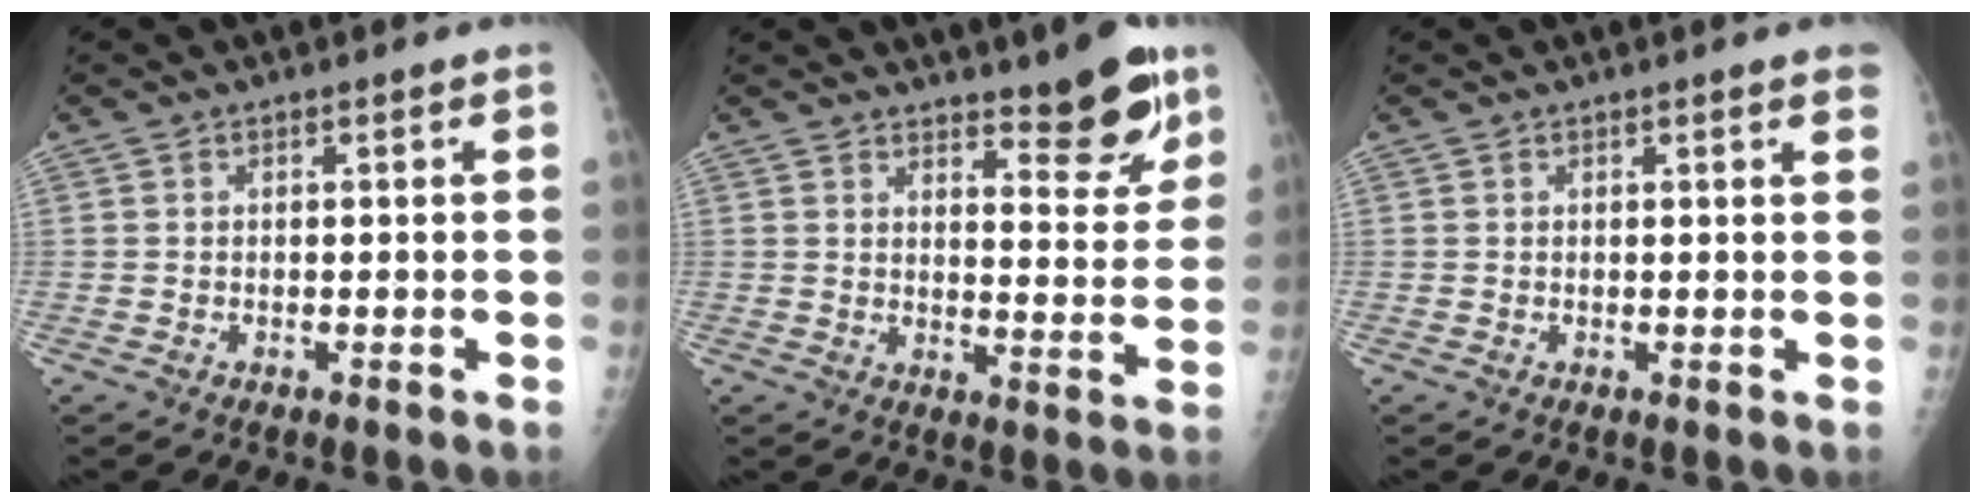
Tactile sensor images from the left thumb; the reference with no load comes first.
{"total": 9.6, "force": [6.9, 2.7, 6.1], "torque": [-0.054, -0.053, 0.103]}
{"total": 2.4, "force": [1.7, 0.1, 1.6], "torque": [-0.018, 0.000, 0.014]}